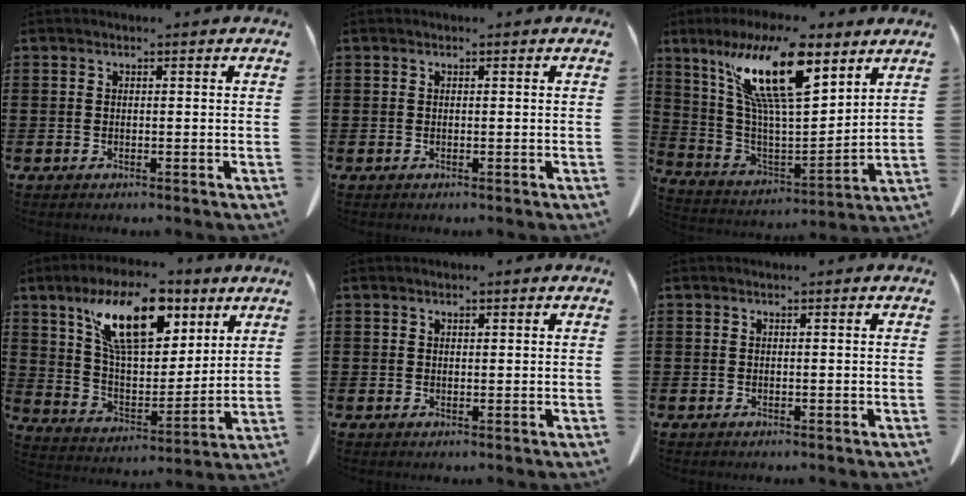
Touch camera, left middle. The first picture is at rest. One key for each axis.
{"total": 0.0}
{"total": 15.6, "fx": 9.6, "fy": 4.0, "fz": 11.6, "tx": -0.251, "ty": -0.034, "tz": 0.162}
{"total": 14.7, "fx": 8.1, "fy": 6.5, "fz": 10.4, "tx": -0.198, "ty": -0.008, "tz": 0.143}
{"total": 0.7, "fx": 0.5, "fy": 0.3, "fz": 0.3, "tx": -0.008, "ty": 0.000, "tz": 0.011}
{"total": 0.0}